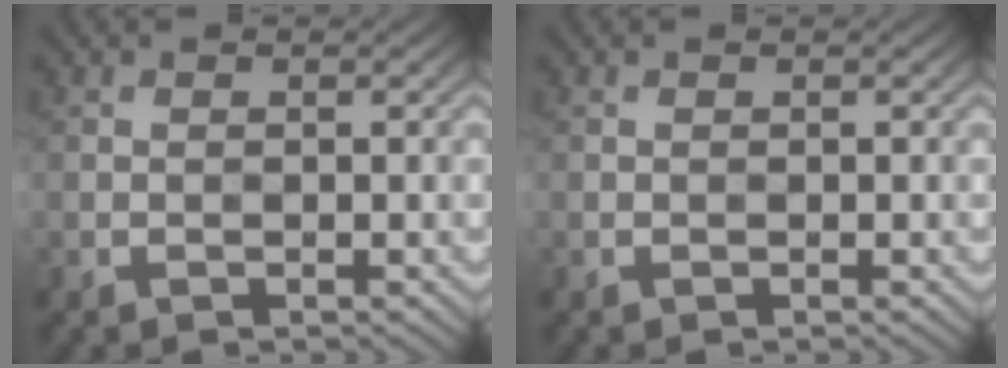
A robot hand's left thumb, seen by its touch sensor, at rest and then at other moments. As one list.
[{"total": 0.0}]